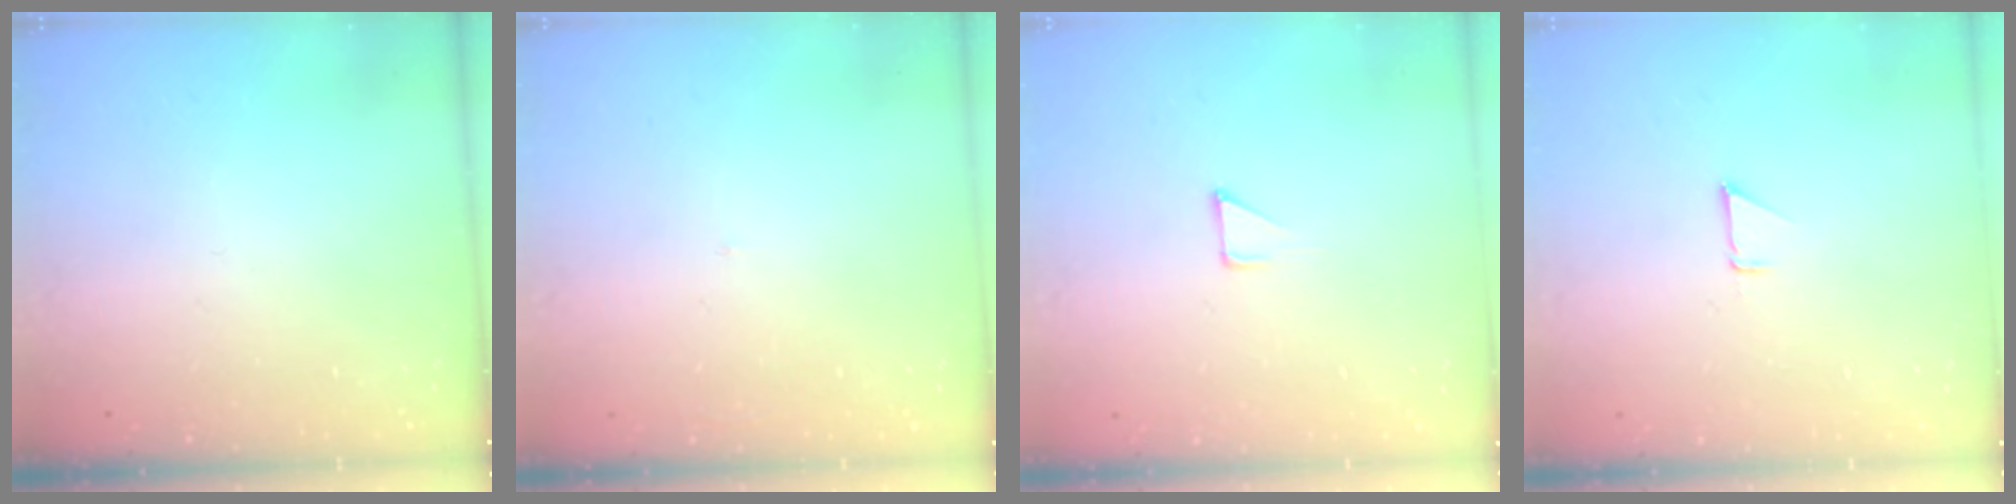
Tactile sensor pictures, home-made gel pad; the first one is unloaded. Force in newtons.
{"total": 1.7, "press": 1.6, "slide": 0.1}
{"total": 4.8, "press": 4.8, "slide": 0.2}
{"total": 0.9, "press": 0.9, "slide": 0.1}